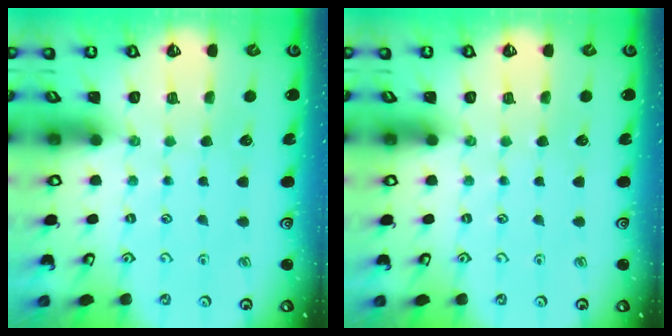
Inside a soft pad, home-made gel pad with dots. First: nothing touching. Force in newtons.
{"total": 0.0}